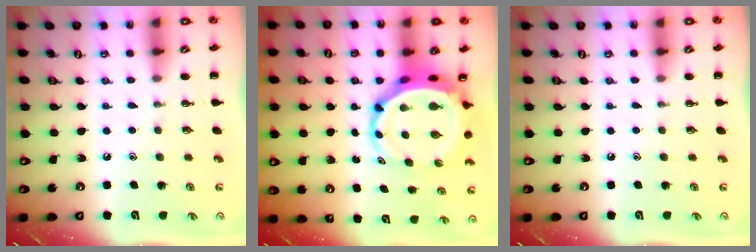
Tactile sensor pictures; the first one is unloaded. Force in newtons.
{"total": 6.6, "press": 6.3, "slide": 2.0}
{"total": 0.0}